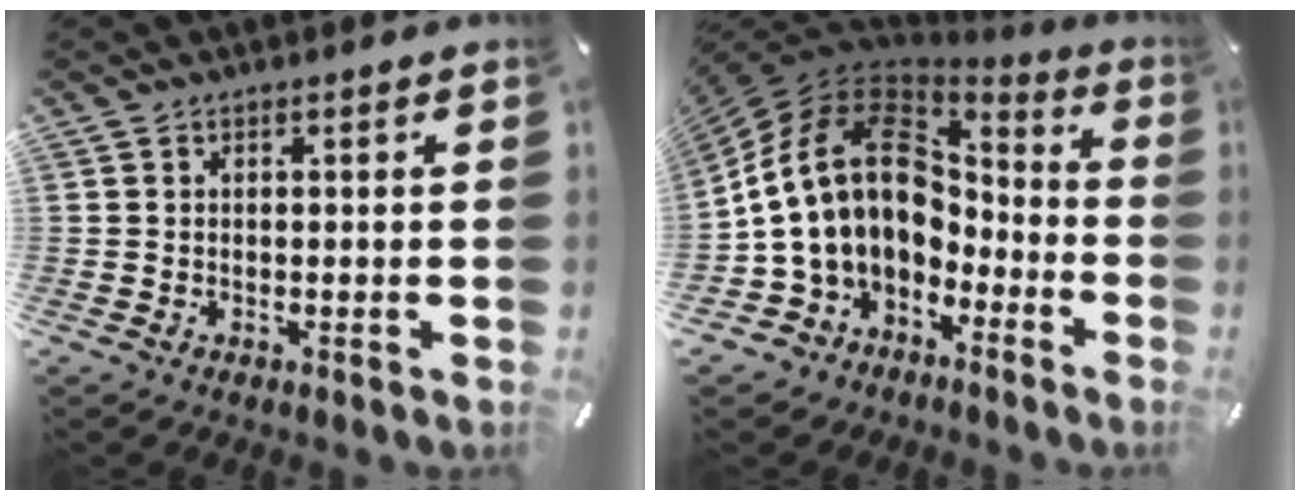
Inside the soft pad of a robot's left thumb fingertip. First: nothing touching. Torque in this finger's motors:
{"motor_torque": [0.54, 2.81, 2.77, 0.00, 1.06]}